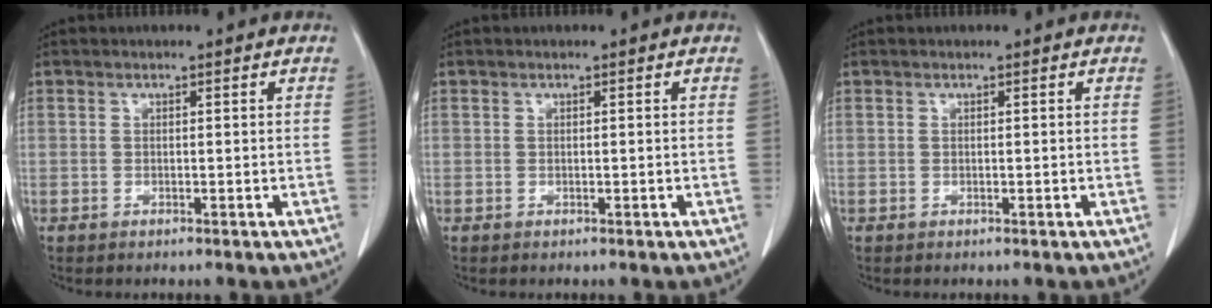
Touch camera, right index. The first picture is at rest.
{"total": 0.0}
{"total": 0.0}